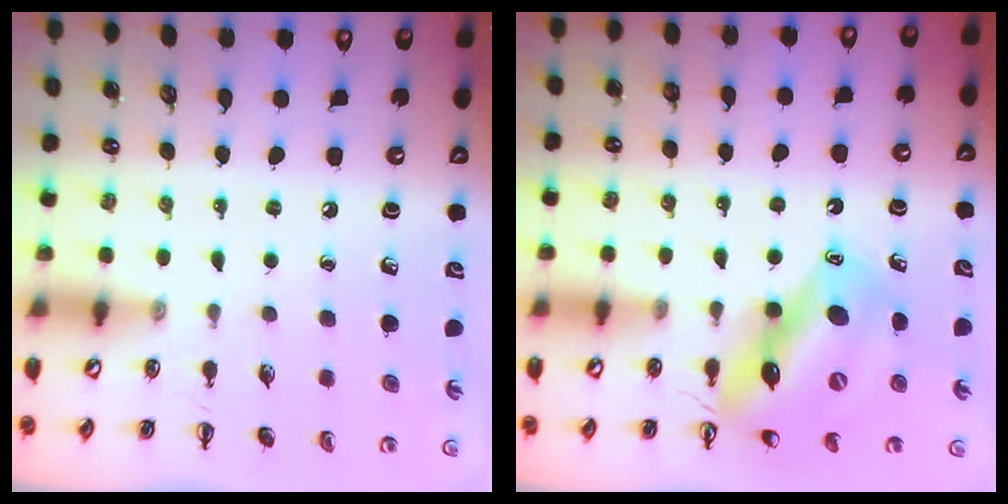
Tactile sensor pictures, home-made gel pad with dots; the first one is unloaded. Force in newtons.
{"total": 13.5, "press": 13.0, "slide": 3.8}